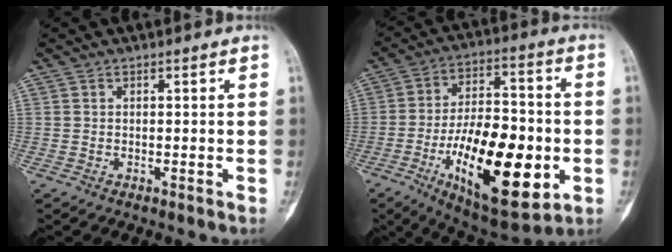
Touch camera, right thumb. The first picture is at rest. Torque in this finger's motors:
{"motor_torque": [0.10, 1.00, 1.94, -0.83, 0.25]}